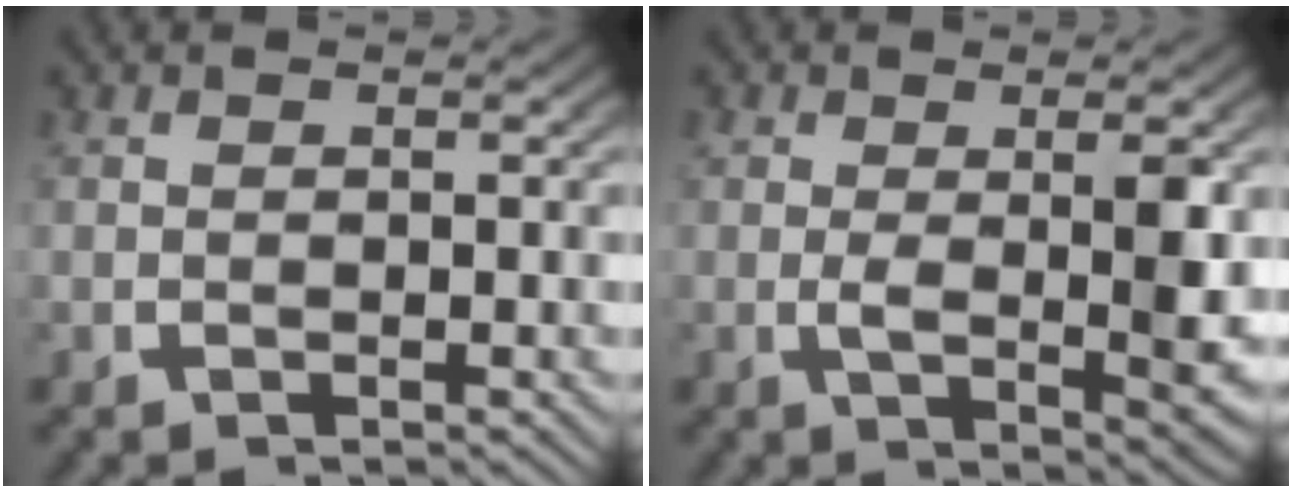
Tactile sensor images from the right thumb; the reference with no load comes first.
{"total": 5.7, "force": [0.0, 2.1, 5.3], "torque": [-0.091, -0.023, 0.011]}